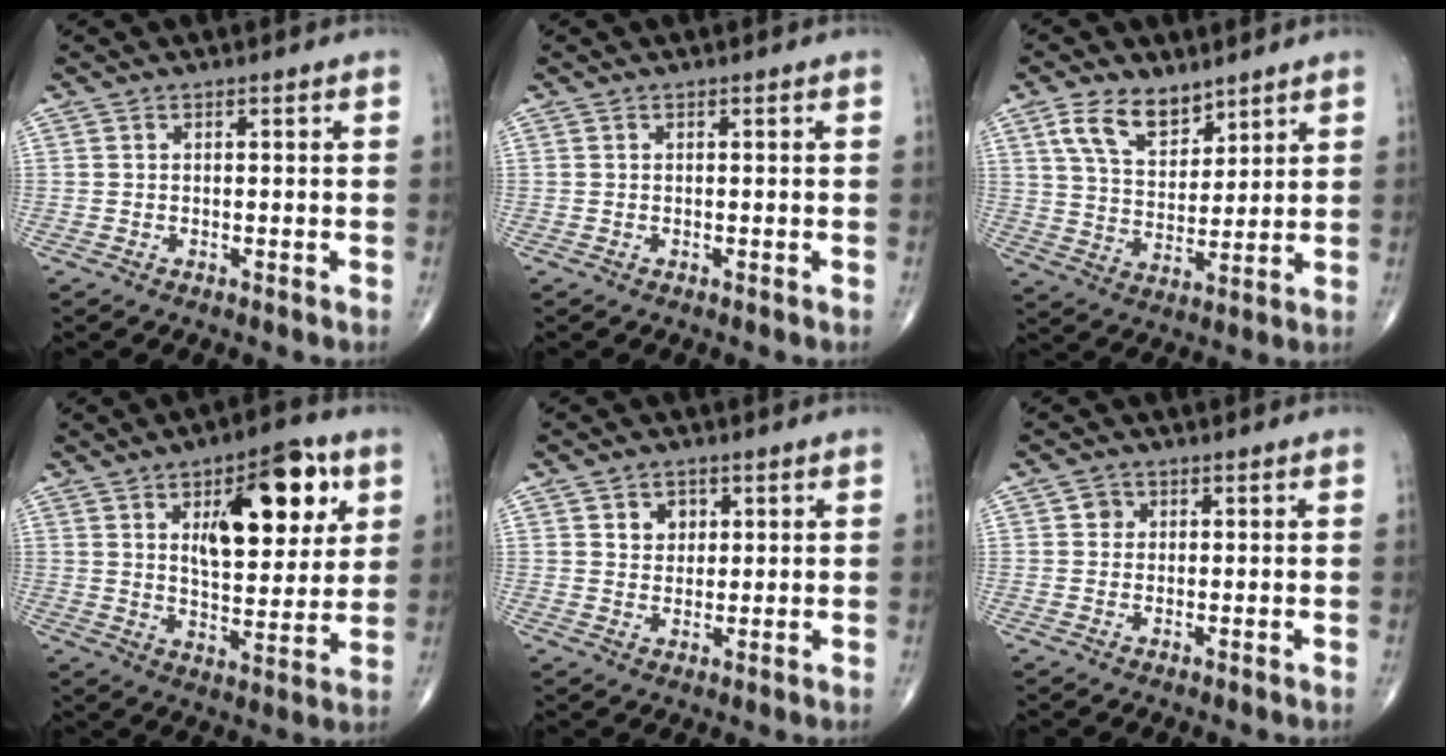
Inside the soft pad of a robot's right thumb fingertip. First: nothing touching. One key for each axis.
{"total": 0.0}
{"total": 9.8, "fx": 6.1, "fy": 5.4, "fz": 5.4, "tx": -0.076, "ty": -0.034, "tz": 0.120}
{"total": 18.0, "fx": 6.8, "fy": 8.1, "fz": 14.5, "tx": -0.164, "ty": -0.025, "tz": 0.104}
{"total": 3.9, "fx": 1.6, "fy": 3.1, "fz": 1.7, "tx": -0.004, "ty": -0.008, "tz": 0.025}
{"total": 1.8, "fx": 0.5, "fy": 1.7, "fz": 0.5, "tx": 0.002, "ty": 0.001, "tz": 0.003}